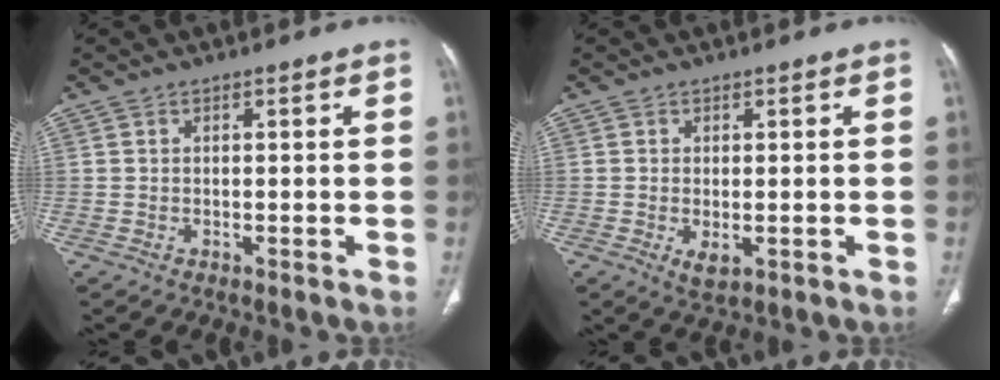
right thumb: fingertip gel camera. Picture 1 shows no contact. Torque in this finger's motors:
{"motor_torque": [-0.31, 0.22, -0.24, 0.30, 0.09]}